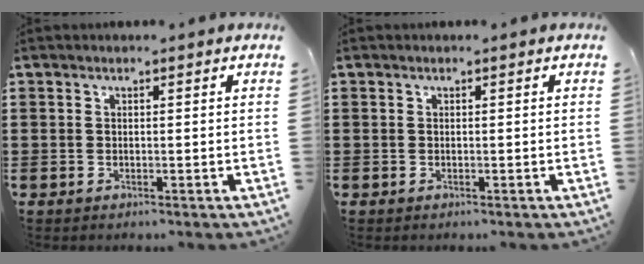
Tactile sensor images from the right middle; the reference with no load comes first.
{"total": 0.0}